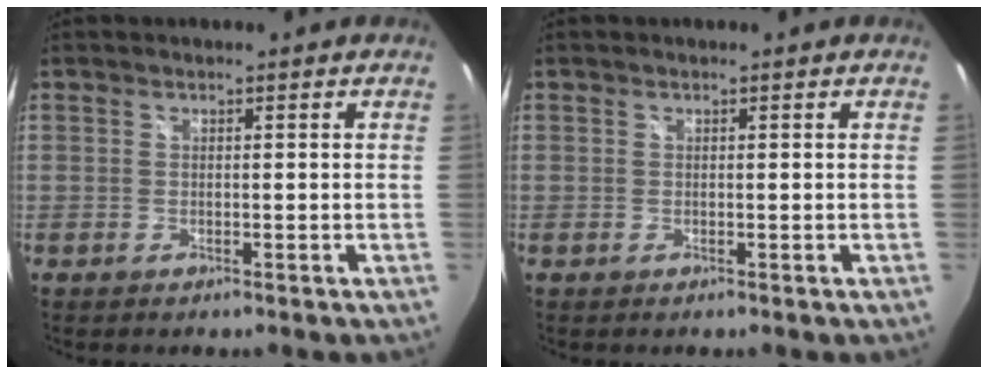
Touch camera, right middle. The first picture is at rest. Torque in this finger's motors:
{"motor_torque": [0.00, 0.00, 0.00, 0.00]}